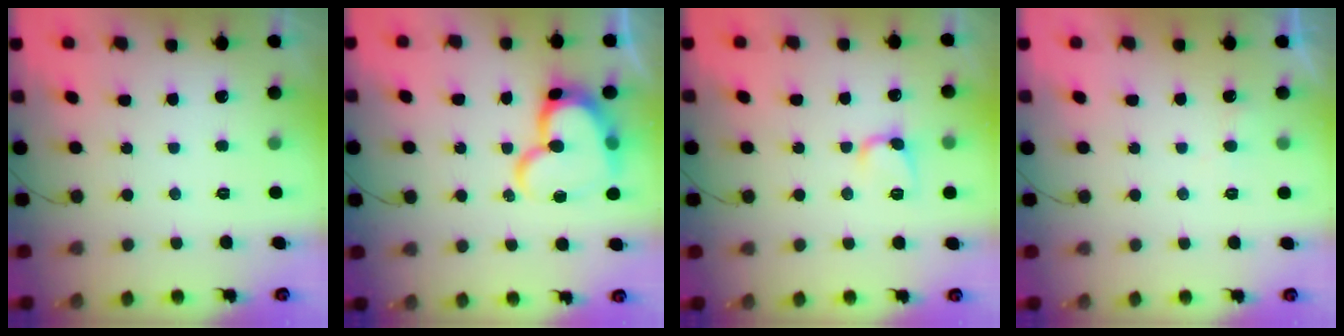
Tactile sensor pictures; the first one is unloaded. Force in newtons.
{"total": 17.5, "press": 17.4, "slide": 2.0}
{"total": 6.2, "press": 6.2, "slide": 0.9}
{"total": 4.0, "press": 4.0, "slide": 0.3}